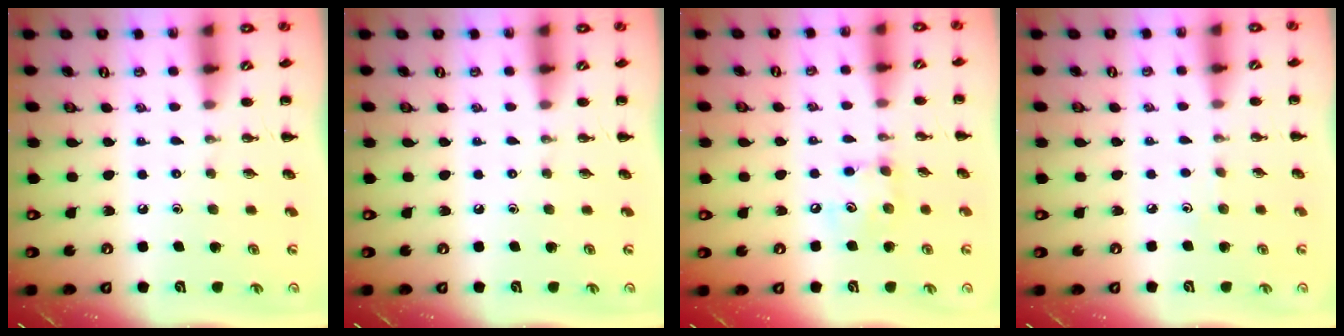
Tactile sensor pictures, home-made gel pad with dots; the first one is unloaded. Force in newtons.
{"total": 0.0}
{"total": 6.4, "press": 6.4, "slide": 0.6}
{"total": 2.6, "press": 2.5, "slide": 0.8}